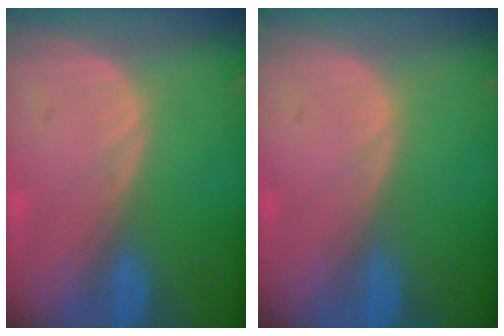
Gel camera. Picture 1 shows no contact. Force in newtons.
{"total": 0.0}